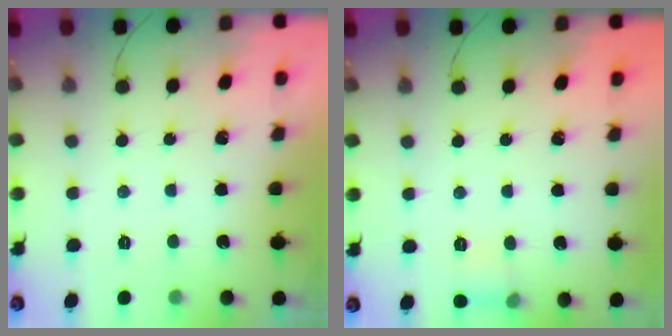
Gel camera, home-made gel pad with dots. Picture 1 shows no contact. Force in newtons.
{"total": 6.6, "press": 6.3, "slide": 2.0}